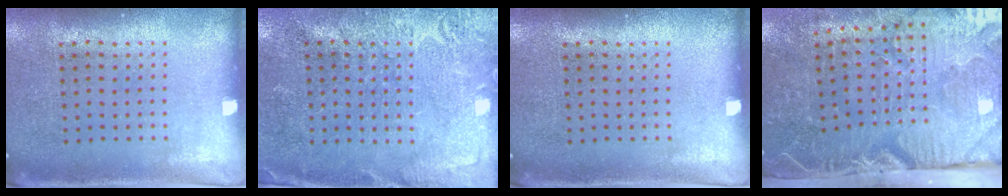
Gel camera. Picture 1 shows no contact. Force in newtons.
{"total": 2.7, "press": 2.6, "slide": 0.5}
{"total": 0.0}
{"total": 5.4, "press": 4.4, "slide": 3.0}